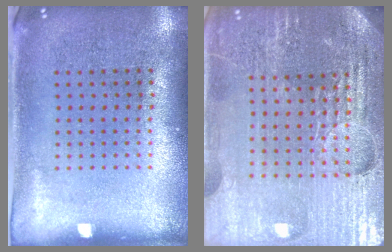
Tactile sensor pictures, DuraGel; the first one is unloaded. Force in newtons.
{"total": 5.3, "press": 4.9, "slide": 2.1}